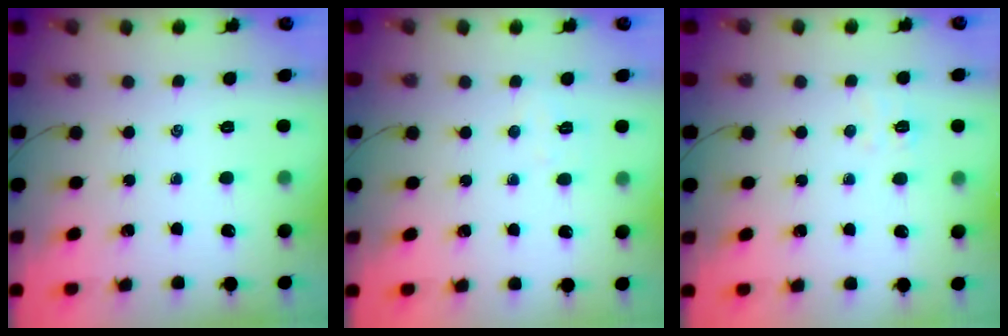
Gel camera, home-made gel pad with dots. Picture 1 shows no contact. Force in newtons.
{"total": 4.0, "press": 3.9, "slide": 0.8}
{"total": 4.8, "press": 4.7, "slide": 0.7}